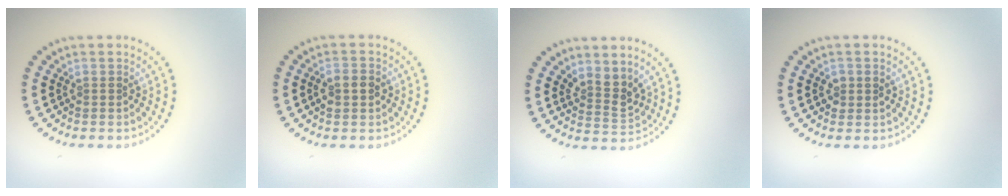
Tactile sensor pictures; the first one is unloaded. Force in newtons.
{"total": 2.4, "press": 2.4, "slide": 0.1}
{"total": 2.5, "press": 1.9, "slide": 1.6}
{"total": 1.3, "press": 1.3, "slide": 0.1}